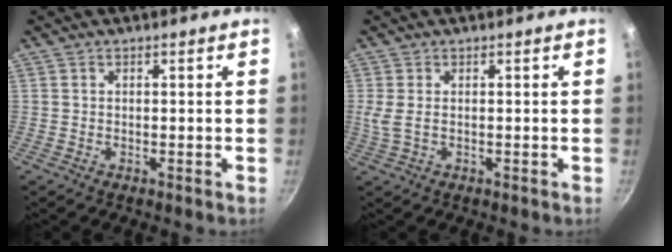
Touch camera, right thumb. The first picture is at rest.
{"total": 2.7, "force": [0.4, 1.4, 2.3], "torque": [-0.050, -0.002, 0.011]}